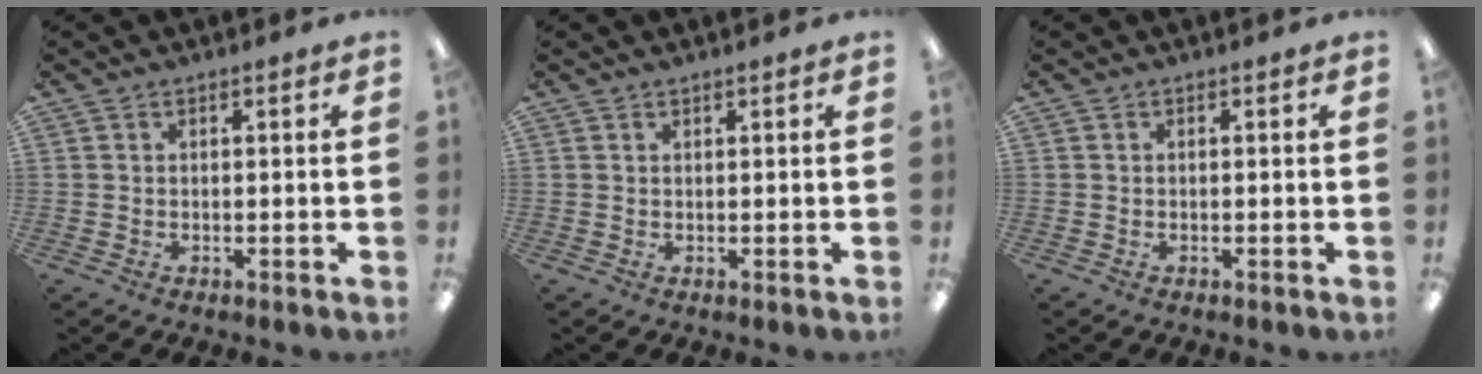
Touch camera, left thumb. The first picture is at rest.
{"total": 0.7, "force": [0.6, 0.2, 0.0], "torque": [0.000, -0.001, 0.012]}
{"total": 0.0}